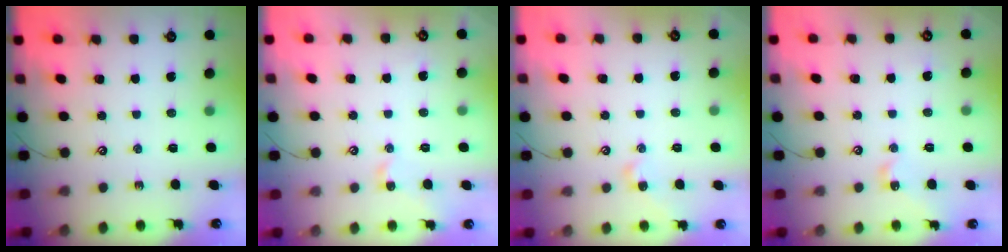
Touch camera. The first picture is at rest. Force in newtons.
{"total": 2.5, "press": 2.4, "slide": 0.7}
{"total": 3.0, "press": 2.9, "slide": 0.7}
{"total": 5.1, "press": 5.1, "slide": 0.2}